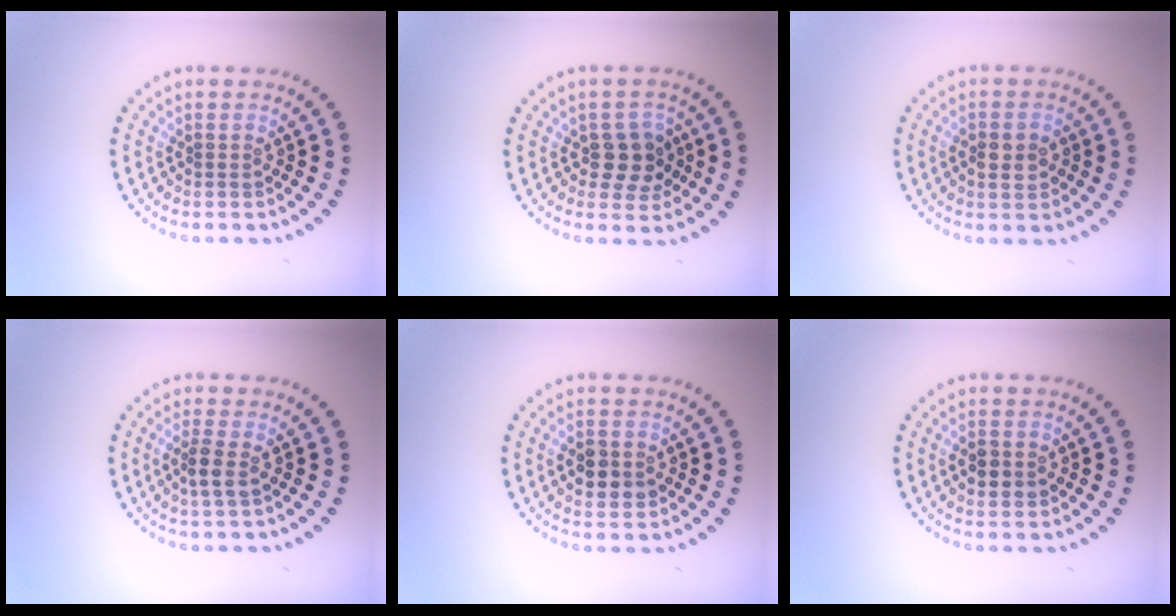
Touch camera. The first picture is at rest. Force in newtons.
{"total": 2.9, "press": 2.7, "slide": 1.0}
{"total": 2.1, "press": 2.1, "slide": 0.2}
{"total": 1.8, "press": 1.5, "slide": 1.0}
{"total": 2.8, "press": 2.8, "slide": 0.2}
{"total": 2.4, "press": 2.4, "slide": 0.2}